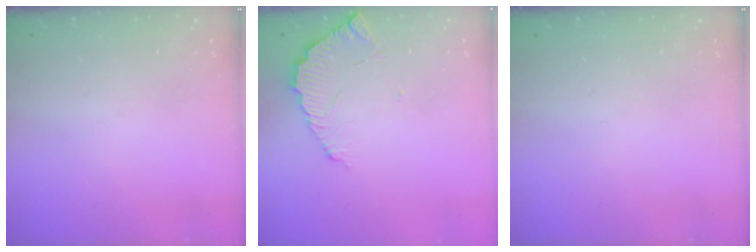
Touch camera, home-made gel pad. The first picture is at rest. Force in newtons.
{"total": 4.3, "press": 4.3, "slide": 0.2}
{"total": 0.0}